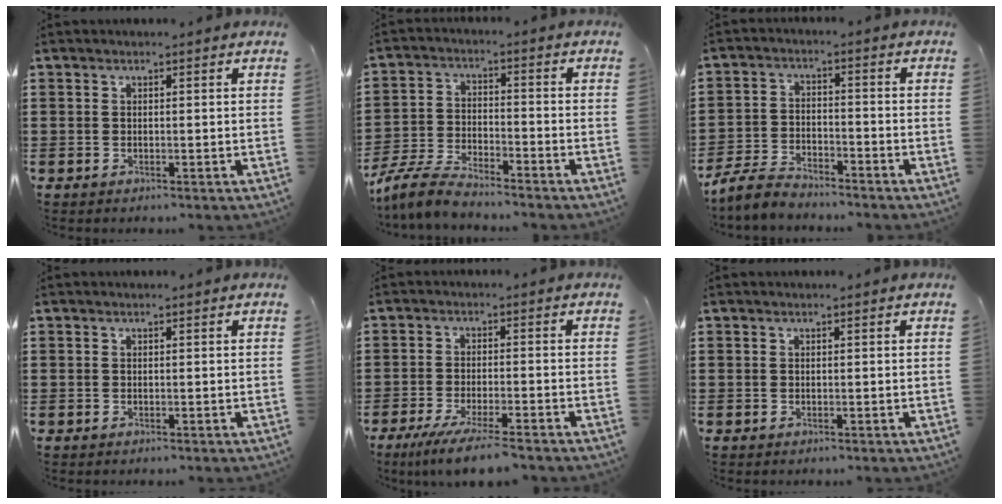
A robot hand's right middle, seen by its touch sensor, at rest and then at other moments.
{"total": 6.2, "force": [-5.8, 0.8, 2.2], "torque": [-0.060, 0.000, -0.116]}
{"total": 4.9, "force": [-4.6, 1.1, 1.3], "torque": [-0.045, 0.000, -0.098]}
{"total": 0.0}
{"total": 5.3, "force": [-4.4, -0.1, 3.0], "torque": [-0.062, -0.019, -0.081]}
{"total": 0.0}